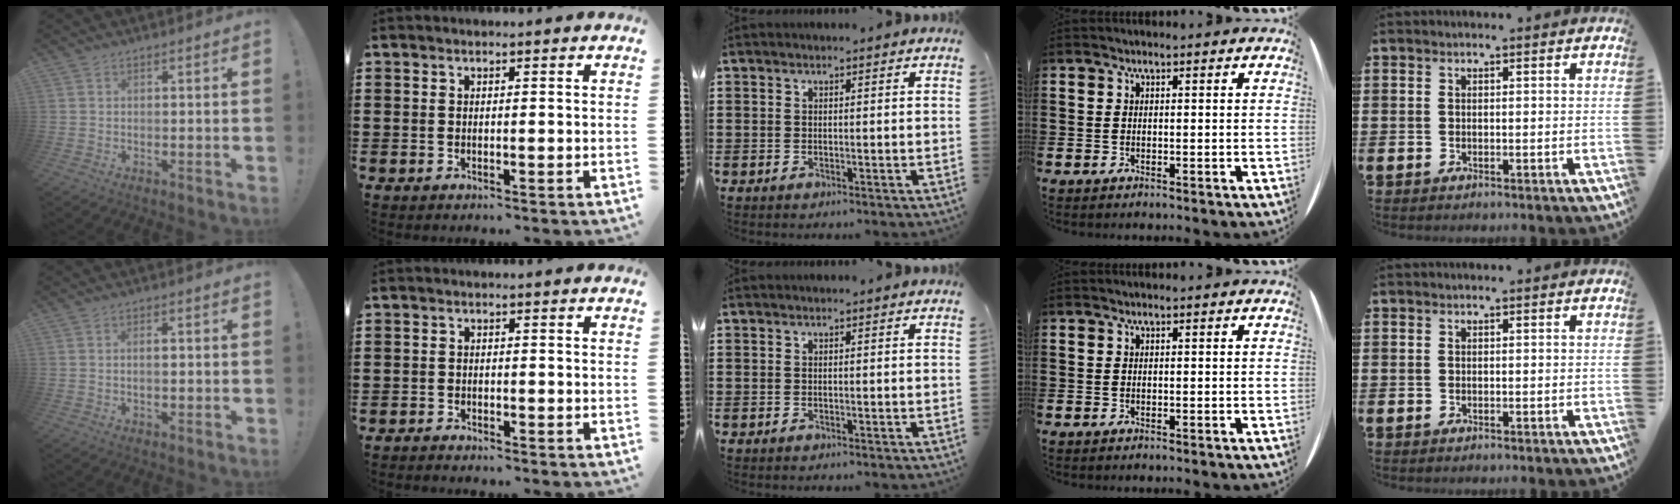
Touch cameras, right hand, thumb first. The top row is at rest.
{"thumb": {"total": 1.7, "force": [-0.1, 0.8, 1.6], "torque": [-0.016, -0.001, -0.006]}, "index": {"total": 1.1, "force": [-1.1, 0.1, 0.0], "torque": [-0.004, 0.000, -0.024]}}